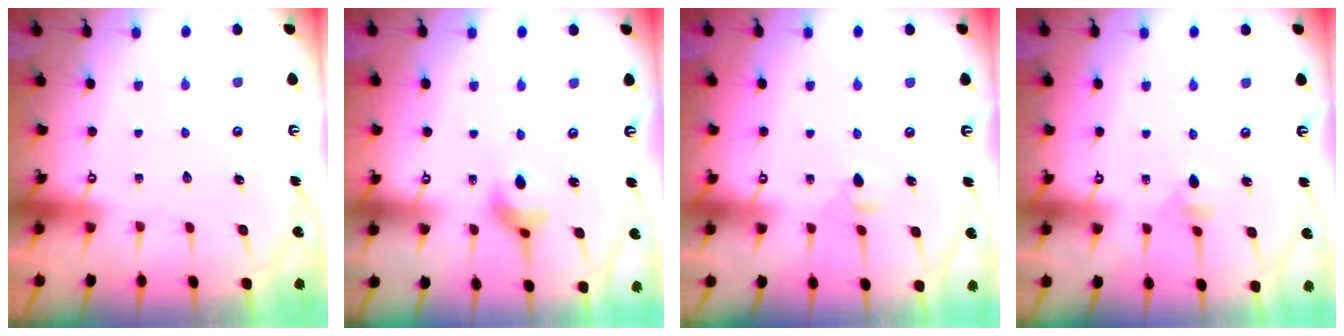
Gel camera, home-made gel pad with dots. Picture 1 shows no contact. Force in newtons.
{"total": 7.5, "press": 7.4, "slide": 1.0}
{"total": 4.4, "press": 4.2, "slide": 1.0}
{"total": 4.4, "press": 4.3, "slide": 1.1}